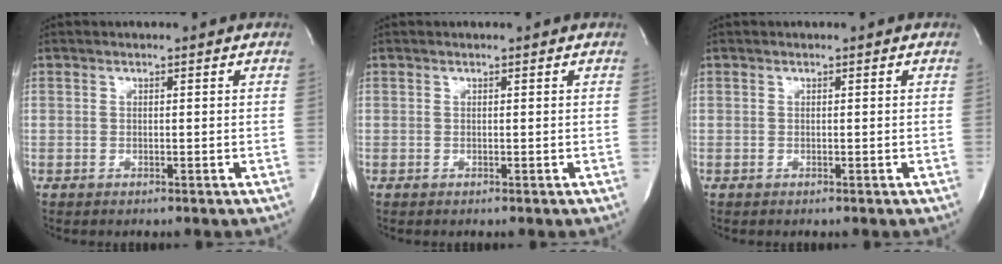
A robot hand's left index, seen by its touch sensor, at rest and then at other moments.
{"total": 0.0}
{"total": 0.0}